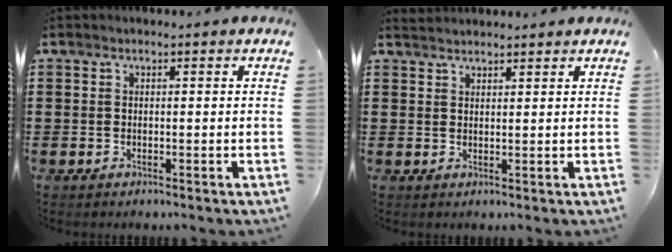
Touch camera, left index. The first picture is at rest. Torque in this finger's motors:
{"motor_torque": [1.08, -1.06, 0.00, 0.00]}